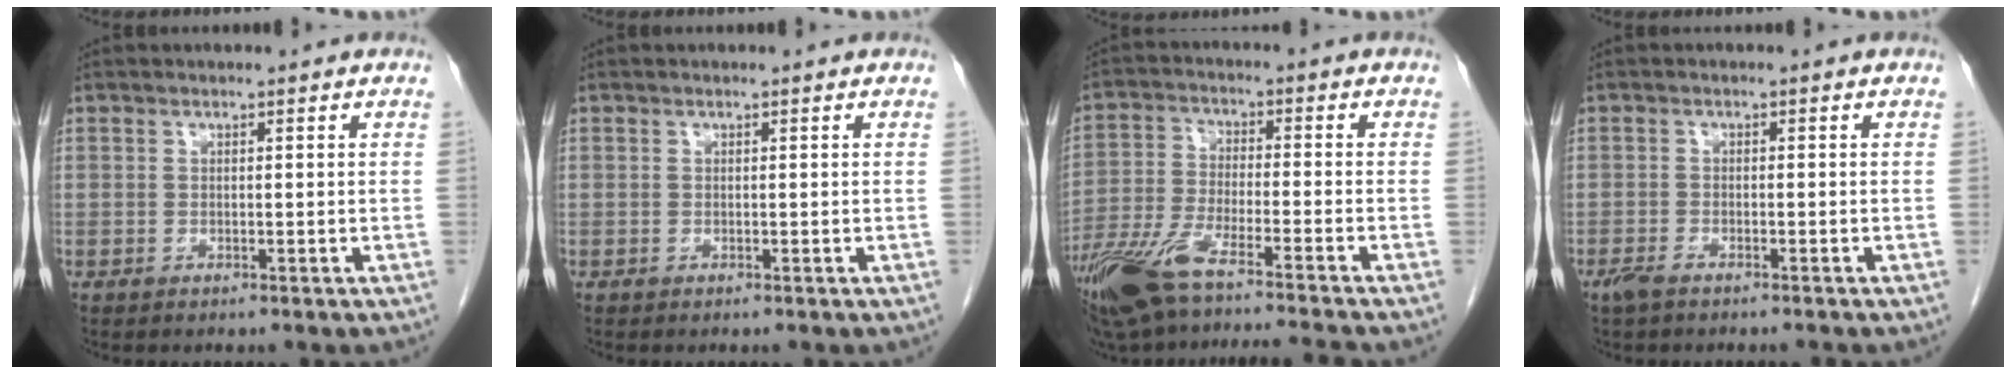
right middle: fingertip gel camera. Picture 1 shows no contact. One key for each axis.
{"total": 0.0}
{"total": 15.1, "fx": -12.0, "fy": 0.0, "fz": 9.2, "tx": -0.188, "ty": -0.033, "tz": -0.210}
{"total": 2.6, "fx": -2.2, "fy": 0.4, "fz": 1.4, "tx": -0.025, "ty": -0.004, "tz": -0.037}